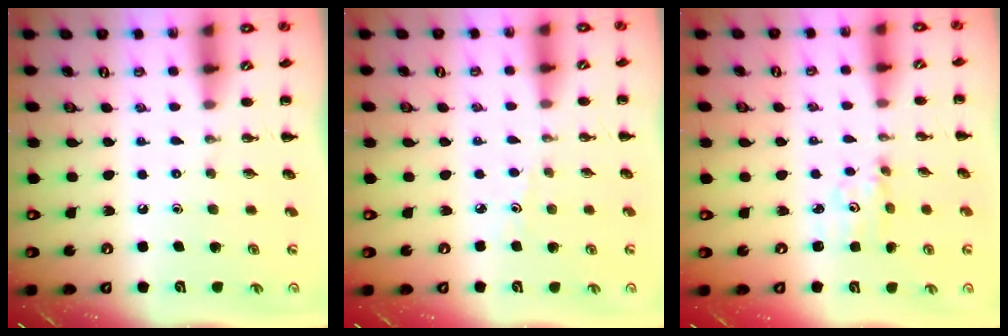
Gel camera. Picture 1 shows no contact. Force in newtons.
{"total": 2.5, "press": 2.4, "slide": 0.8}
{"total": 2.5, "press": 2.4, "slide": 0.4}